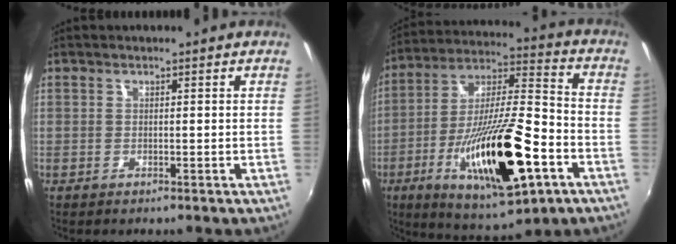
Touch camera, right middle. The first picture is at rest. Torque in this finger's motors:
{"motor_torque": [1.92, -0.22, 0.84, 0.21]}